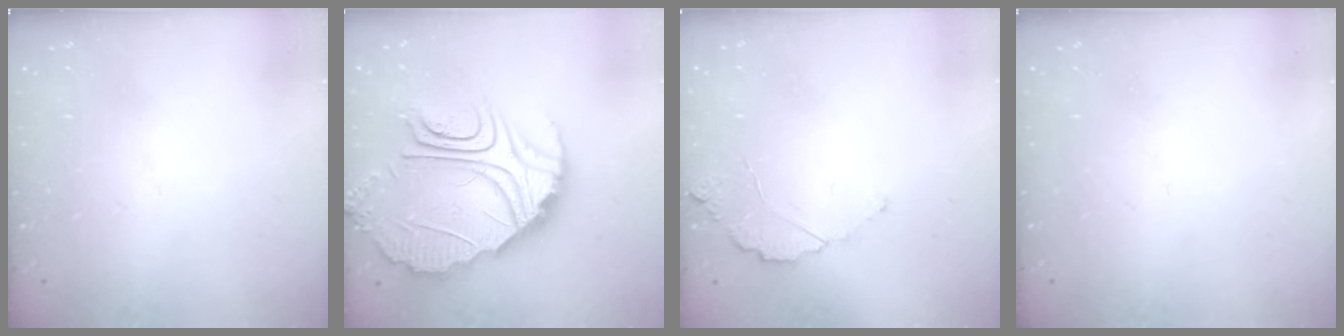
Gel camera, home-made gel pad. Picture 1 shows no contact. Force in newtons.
{"total": 21.8, "press": 21.7, "slide": 2.2}
{"total": 2.9, "press": 2.9, "slide": 0.3}
{"total": 0.0}